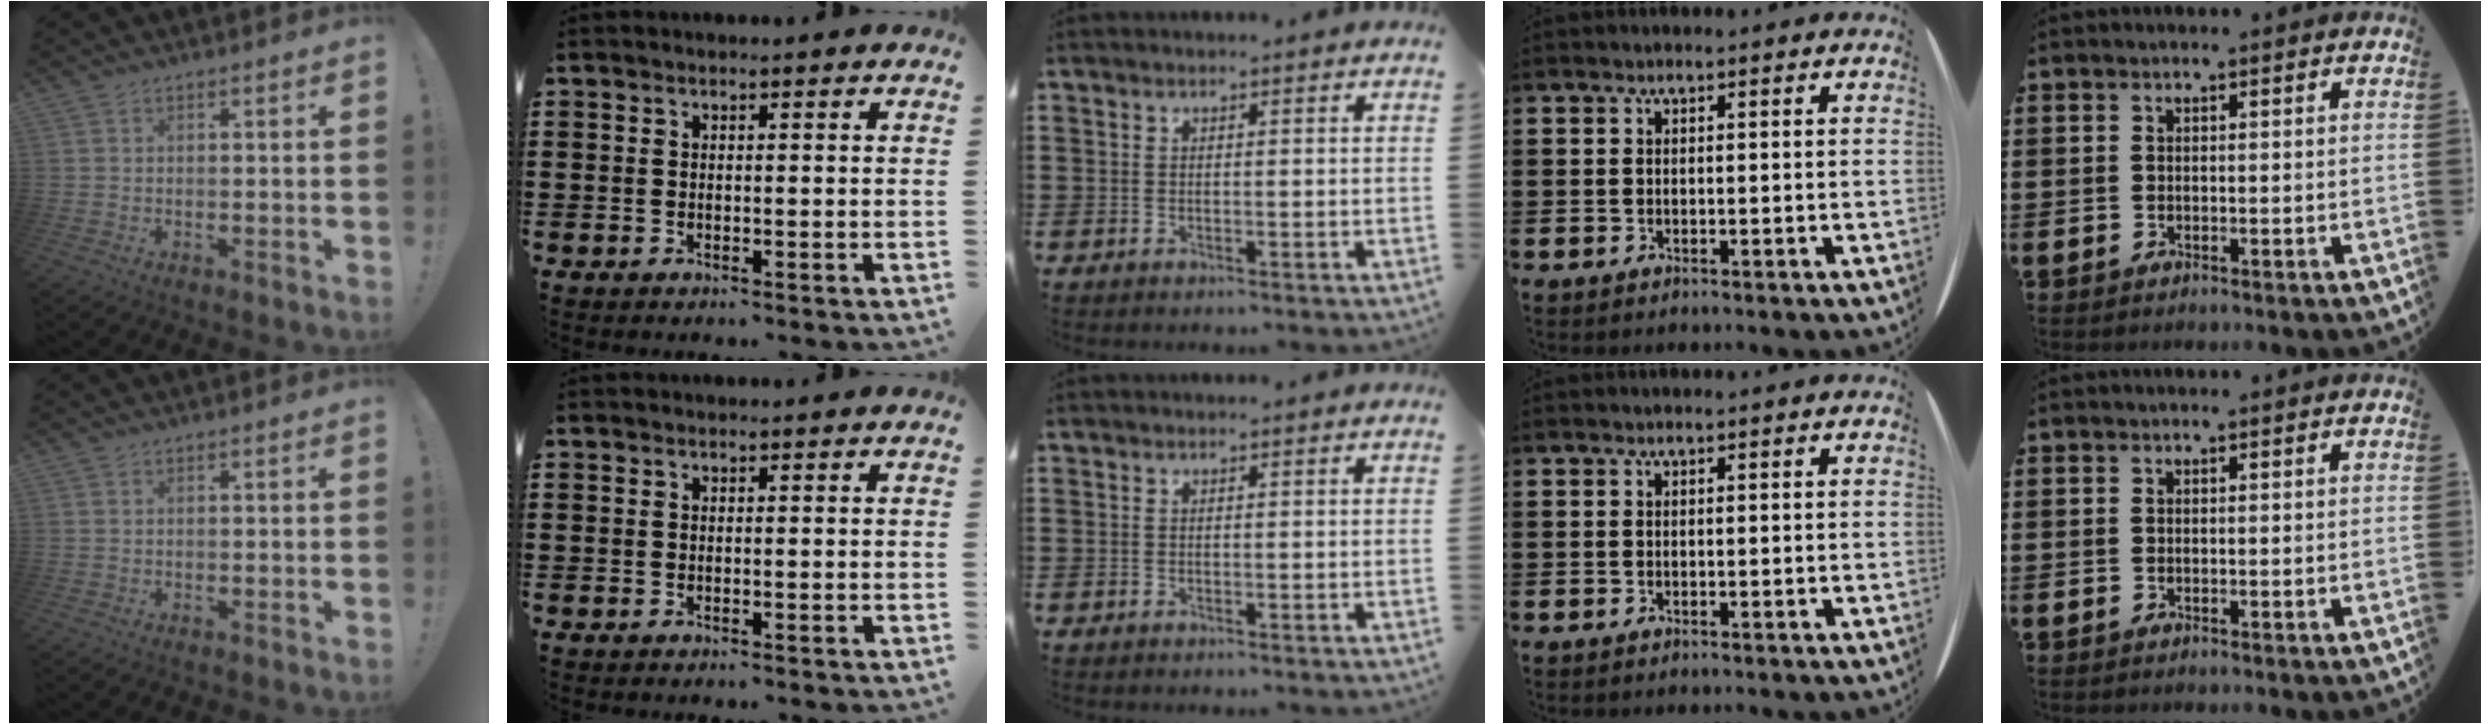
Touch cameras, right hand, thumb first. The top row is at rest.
{}